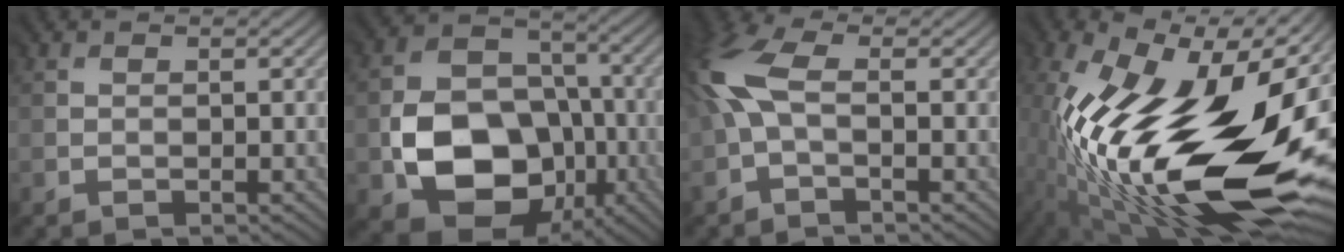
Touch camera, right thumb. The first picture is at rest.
{"total": 12.9, "force": [-4.3, 9.9, 7.2], "torque": [-0.128, -0.018, -0.084]}
{"total": 7.4, "force": [0.0, 3.4, 6.6], "torque": [-0.192, 0.016, -0.008]}
{"total": 22.4, "force": [-3.3, 9.8, 19.8], "torque": [-0.376, 0.001, -0.077]}